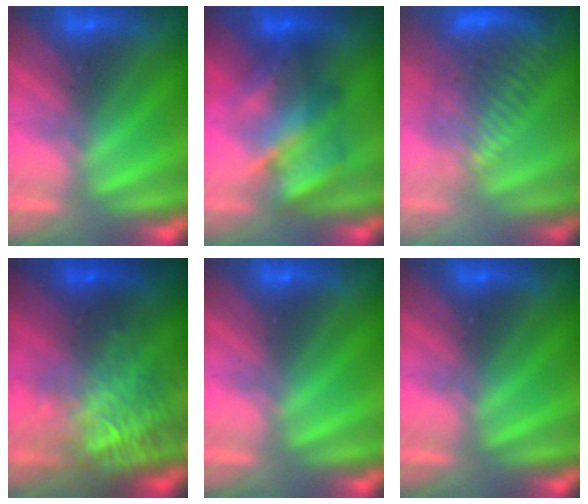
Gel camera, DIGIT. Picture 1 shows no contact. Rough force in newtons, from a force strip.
{"total": 3.9}
{"total": 3.9}
{"total": 5.5}
{"total": 0.0}
{"total": 0.0}